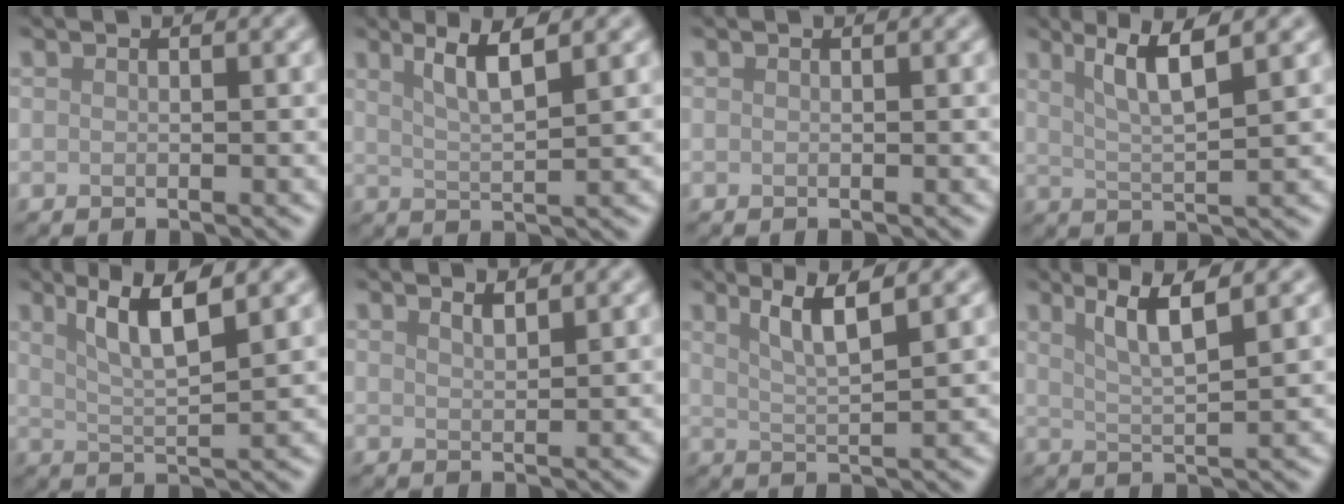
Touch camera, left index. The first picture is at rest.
{"total": 3.6, "force": [1.8, 0.5, 3.0], "torque": [-0.057, 0.000, 0.037]}
{"total": 0.0}
{"total": 4.6, "force": [2.1, 0.7, 4.0], "torque": [-0.074, 0.000, 0.041]}
{"total": 5.1, "force": [2.3, 1.0, 4.5], "torque": [-0.082, -0.001, 0.045]}
{"total": 1.1, "force": [0.9, 0.3, 0.5], "torque": [-0.004, 0.001, 0.017]}
{"total": 3.6, "force": [2.0, 0.4, 3.0], "torque": [-0.057, 0.000, 0.041]}
{"total": 4.1, "force": [2.0, 0.6, 3.5], "torque": [-0.067, -0.001, 0.041]}